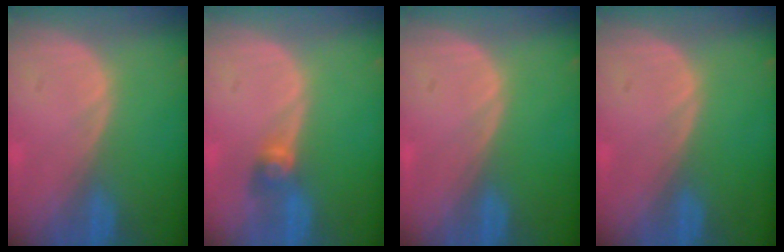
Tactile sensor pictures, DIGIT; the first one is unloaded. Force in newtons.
{"total": 2.6, "press": 2.5, "slide": 0.6}
{"total": 0.0}
{"total": 0.0}